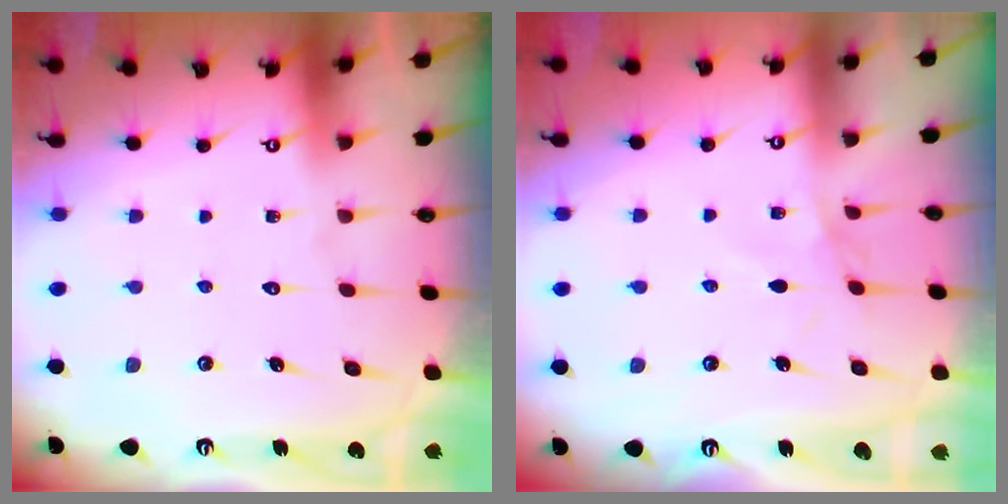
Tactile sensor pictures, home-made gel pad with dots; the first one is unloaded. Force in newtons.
{"total": 2.2, "press": 2.1, "slide": 0.5}